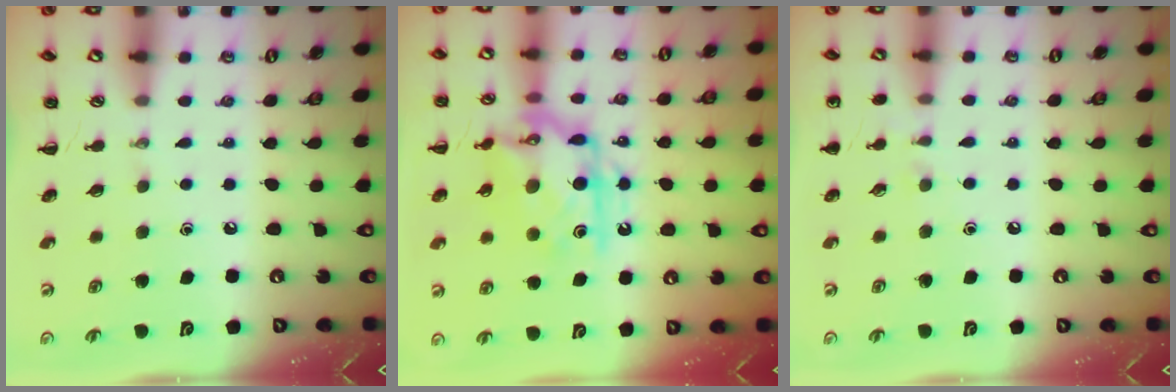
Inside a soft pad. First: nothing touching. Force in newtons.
{"total": 15.3, "press": 15.3, "slide": 0.7}
{"total": 5.5, "press": 5.2, "slide": 1.8}